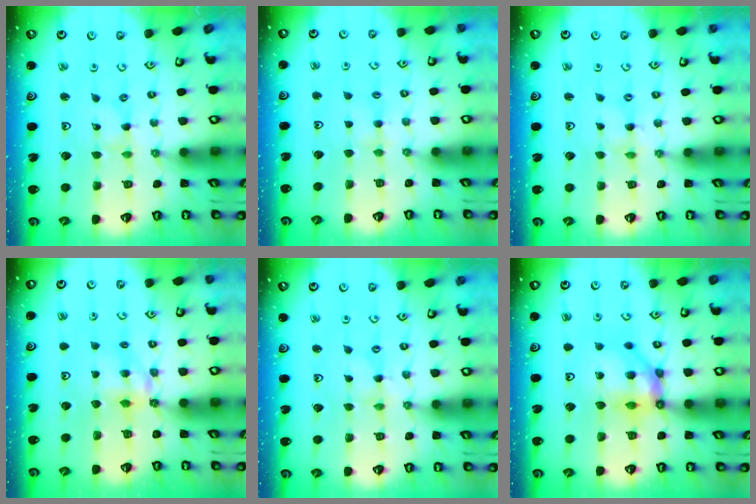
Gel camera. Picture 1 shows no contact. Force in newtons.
{"total": 3.5, "press": 3.5, "slide": 0.6}
{"total": 0.6, "press": 0.6, "slide": 0.1}
{"total": 5.7, "press": 5.7, "slide": 0.1}
{"total": 0.0}
{"total": 9.4, "press": 9.4, "slide": 1.1}